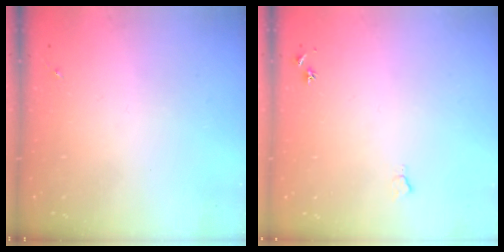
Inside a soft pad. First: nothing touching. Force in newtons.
{"total": 5.6, "press": 5.5, "slide": 0.7}